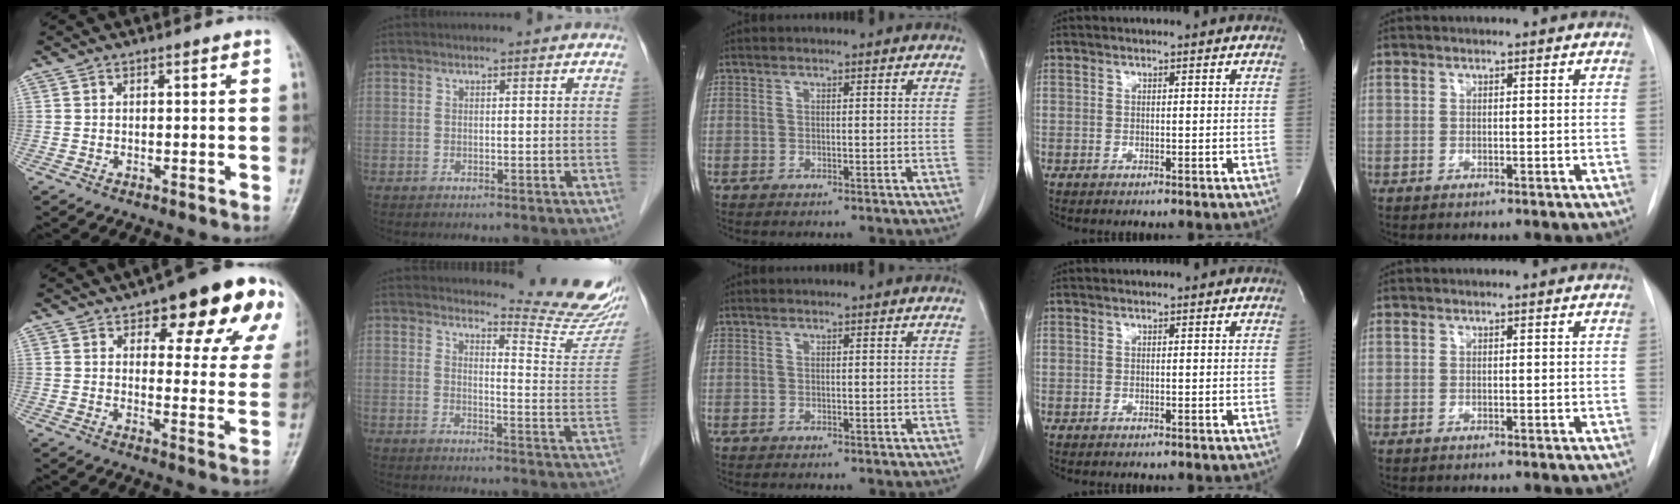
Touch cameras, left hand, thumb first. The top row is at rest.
{"thumb": {"total": 20.4, "force": [11.6, 7.8, 14.8], "torque": [-0.136, -0.029, 0.137]}, "index": {"total": 12.9, "force": [12.6, -0.4, 2.4], "torque": [-0.025, -0.103, 0.139]}}